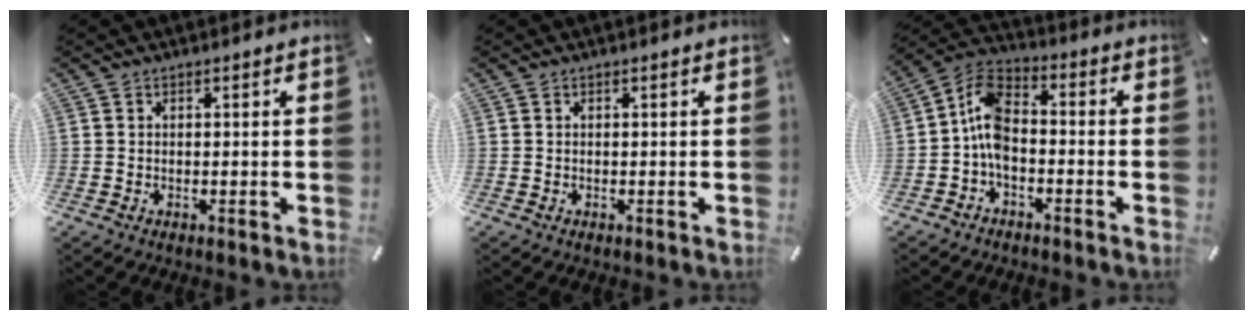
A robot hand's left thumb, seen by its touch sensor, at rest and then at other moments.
{"total": 0.0}
{"total": 8.7, "force": [-2.6, 5.3, 6.3], "torque": [-0.141, 0.003, -0.050]}